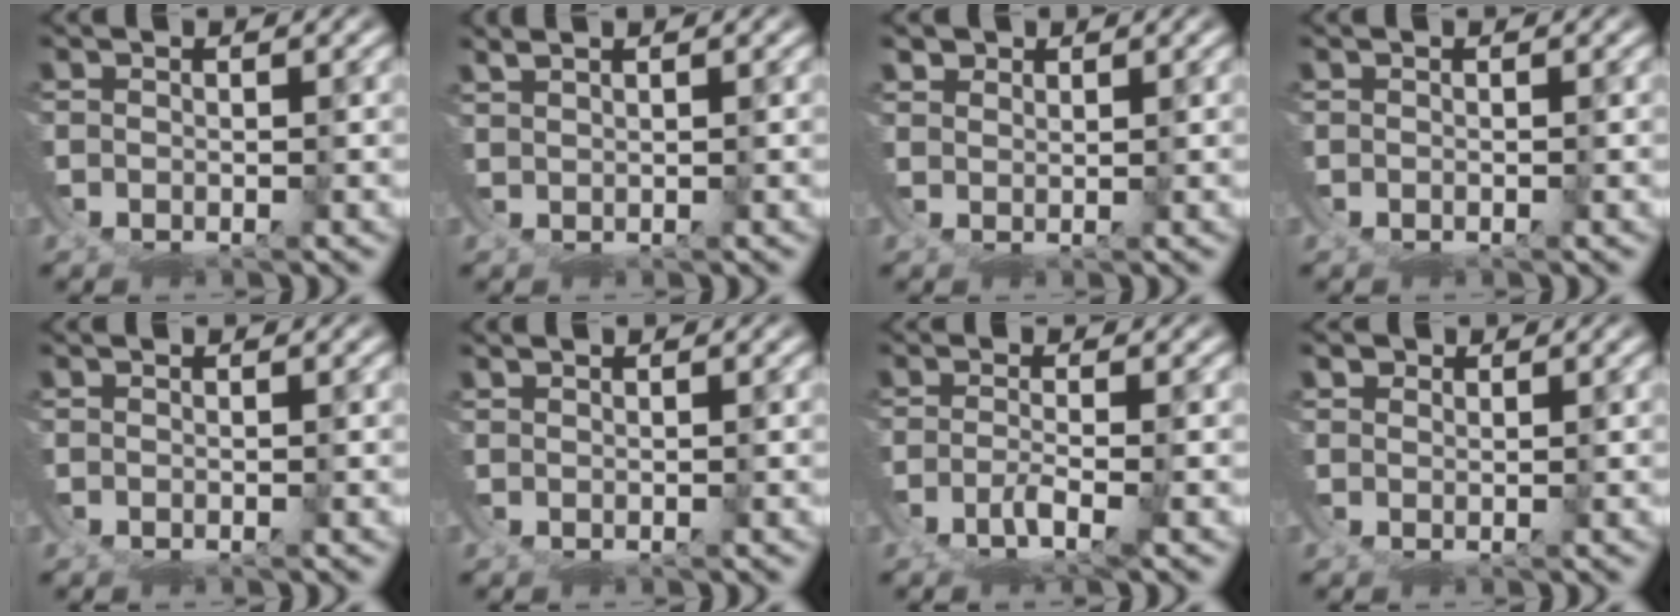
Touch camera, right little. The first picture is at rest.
{"total": 2.5, "force": [2.1, -1.3, -0.5], "torque": [0.016, 0.013, 0.034]}
{"total": 2.6, "force": [2.1, -1.3, -1.0], "torque": [0.023, -0.003, 0.040]}
{"total": 0.0}
{"total": 0.0}
{"total": 1.2, "force": [0.9, -0.6, -0.3], "torque": [0.013, 0.007, 0.014]}
{"total": 2.2, "force": [-1.1, -0.2, 2.0], "torque": [-0.039, -0.013, -0.007]}
{"total": 1.6, "force": [1.3, -0.6, -0.6], "torque": [0.014, -0.004, 0.025]}